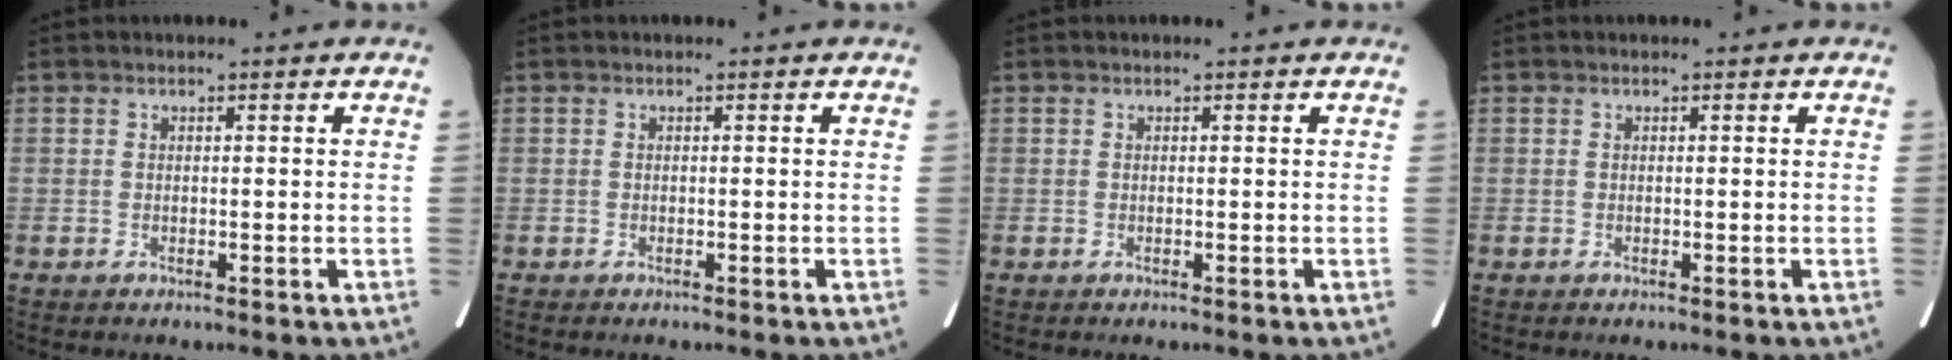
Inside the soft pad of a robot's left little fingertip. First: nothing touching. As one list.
[{"total": 0.0}, {"total": 0.0}, {"total": 0.0}]